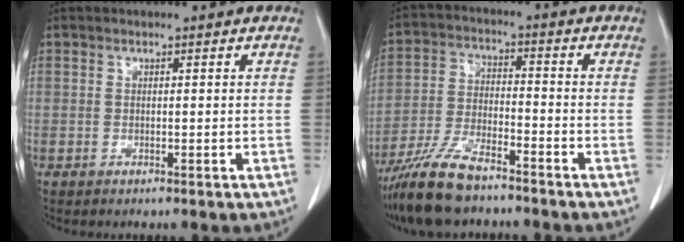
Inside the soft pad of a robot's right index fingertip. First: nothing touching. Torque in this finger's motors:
{"motor_torque": [0.56, -0.24, 0.23, 0.12]}